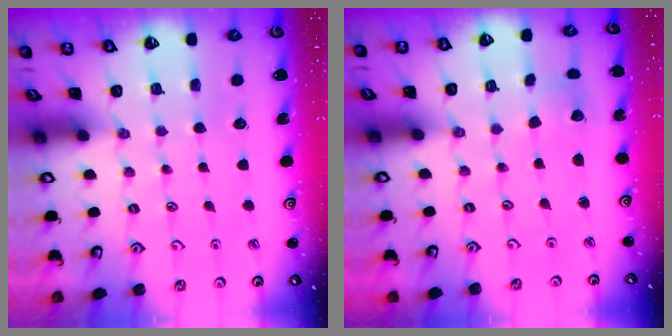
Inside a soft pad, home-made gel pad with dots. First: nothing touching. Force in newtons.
{"total": 1.8, "press": 1.7, "slide": 0.3}